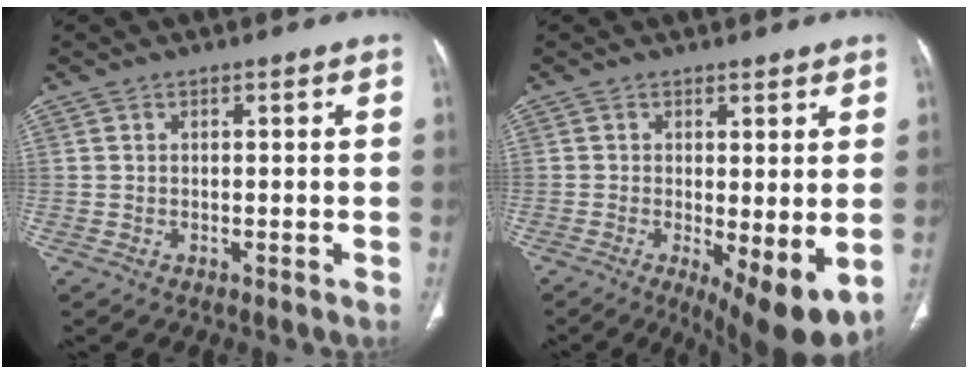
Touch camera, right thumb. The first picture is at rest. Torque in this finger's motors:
{"motor_torque": [-0.09, 0.40, -0.21, -0.04, 0.04]}